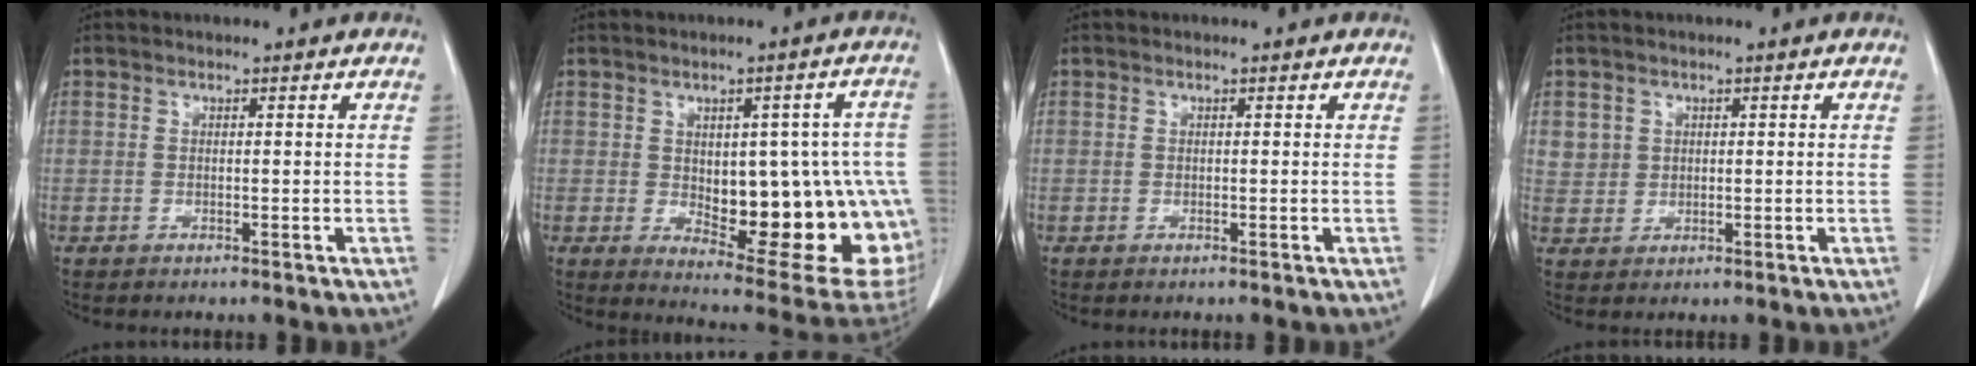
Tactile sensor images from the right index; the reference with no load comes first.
{"total": 21.7, "force": [-2.9, 8.1, 19.9], "torque": [-0.178, 0.017, -0.005]}
{"total": 0.0}
{"total": 3.1, "force": [1.1, 2.8, 0.3], "torque": [0.008, 0.001, 0.022]}